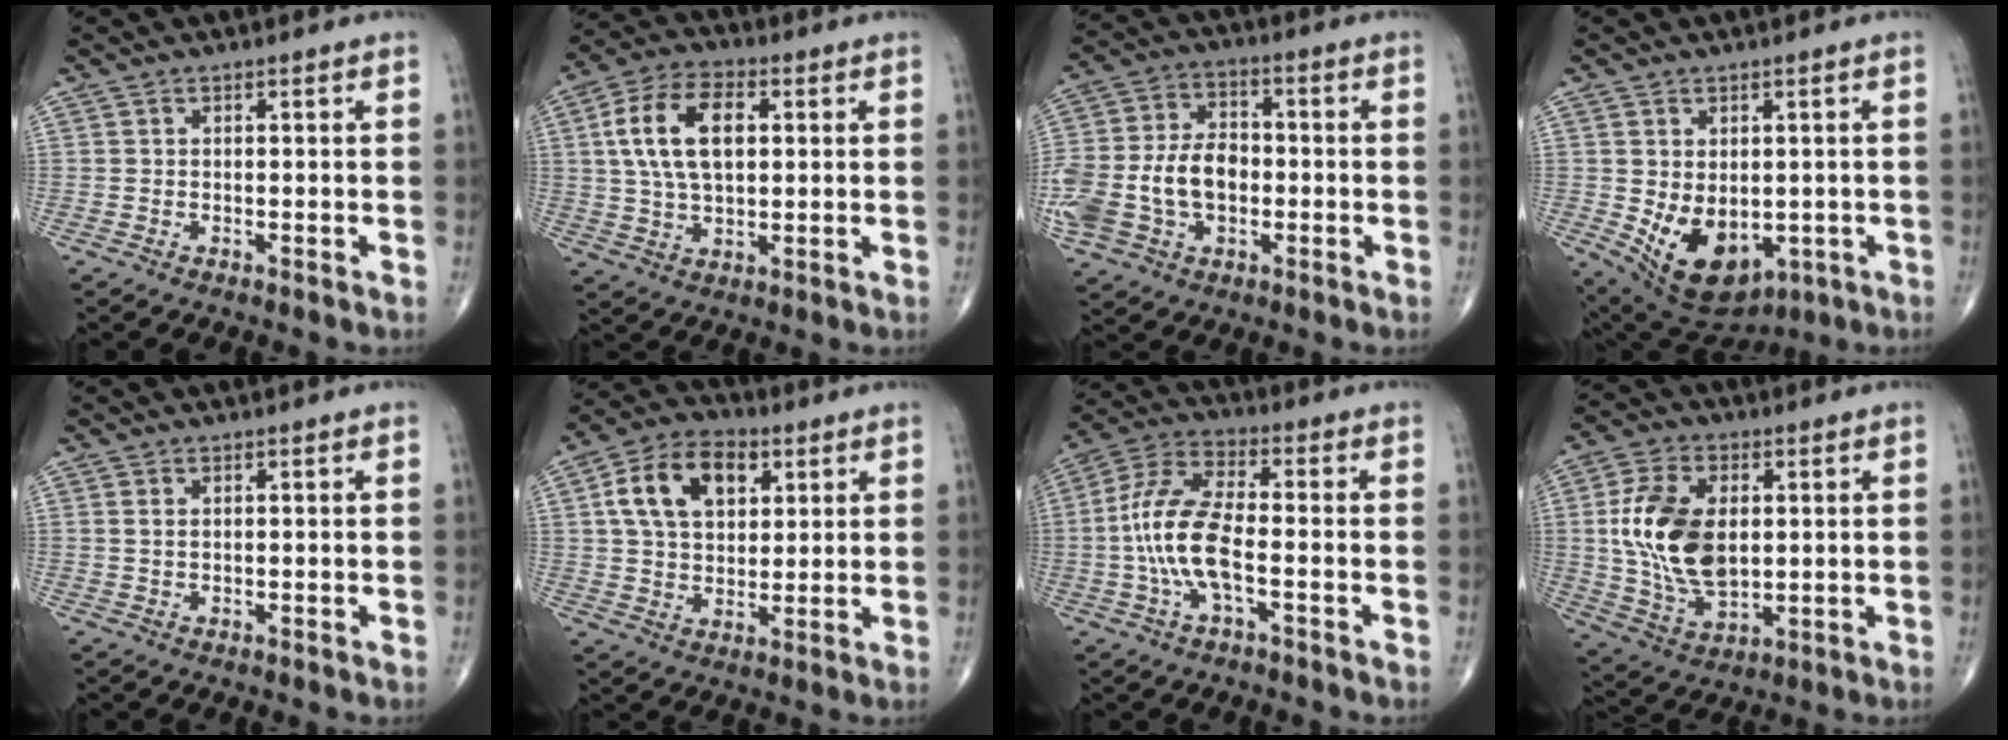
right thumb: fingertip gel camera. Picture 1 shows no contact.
{"total": 13.4, "force": [2.7, 7.6, 10.7], "torque": [-0.192, 0.010, 0.046]}
{"total": 18.3, "force": [-2.9, 12.8, 12.8], "torque": [-0.280, 0.023, -0.044]}
{"total": 12.5, "force": [-2.2, 8.3, 9.1], "torque": [-0.129, -0.012, -0.004]}
{"total": 1.1, "force": [0.4, 0.6, 0.8], "torque": [-0.017, 0.000, 0.011]}
{"total": 14.2, "force": [4.2, 9.4, 9.9], "torque": [-0.151, 0.010, 0.069]}
{"total": 12.3, "force": [-2.3, 4.7, 11.1], "torque": [-0.244, 0.033, -0.048]}
{"total": 16.2, "force": [1.8, 9.8, 12.8], "torque": [-0.232, -0.011, 0.039]}